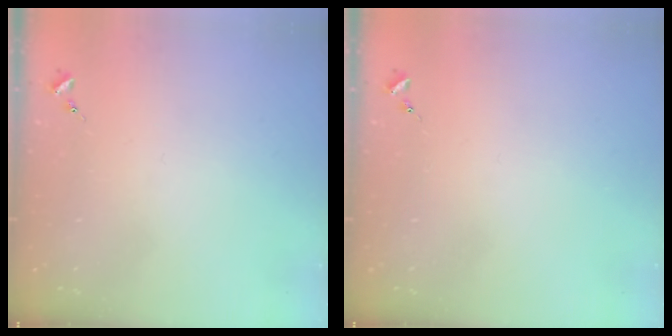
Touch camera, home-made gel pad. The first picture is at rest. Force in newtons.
{"total": 0.0}